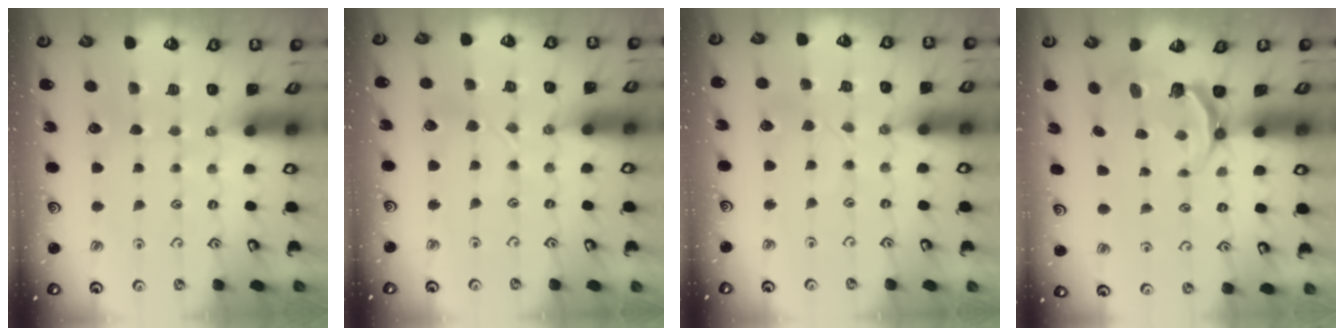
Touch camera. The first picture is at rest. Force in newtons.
{"total": 2.2, "press": 2.2, "slide": 0.3}
{"total": 3.2, "press": 3.2, "slide": 0.4}
{"total": 6.2, "press": 5.0, "slide": 3.6}